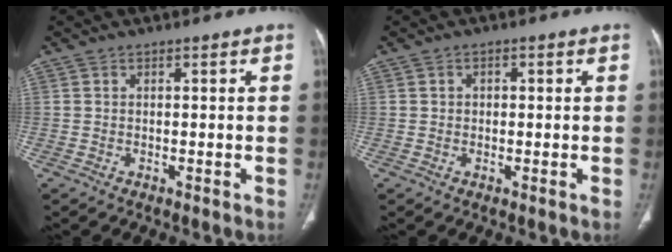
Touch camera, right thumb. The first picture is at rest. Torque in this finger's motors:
{"motor_torque": [-0.08, 0.01, -0.15, -0.09, 0.04]}